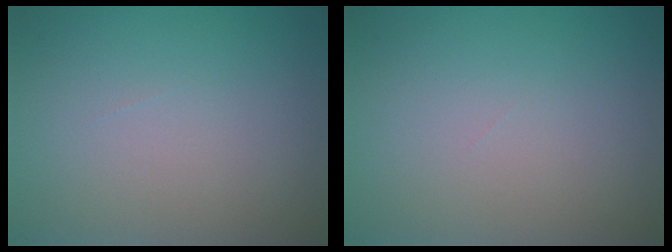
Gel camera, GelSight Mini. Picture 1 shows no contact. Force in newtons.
{"total": 0.0}